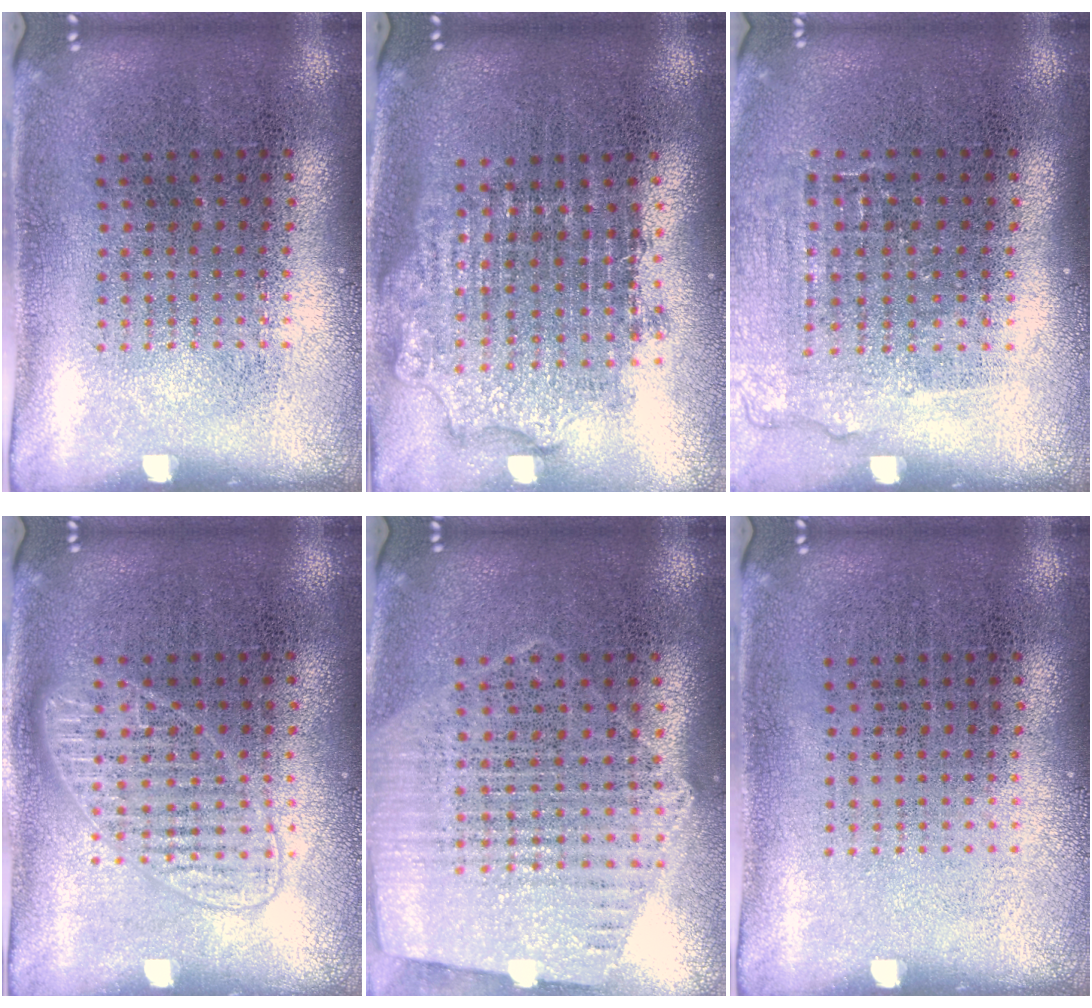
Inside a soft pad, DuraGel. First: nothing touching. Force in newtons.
{"total": 1.9, "press": 1.5, "slide": 1.1}
{"total": 1.1, "press": 1.0, "slide": 0.4}
{"total": 2.4, "press": 2.3, "slide": 0.4}
{"total": 1.2, "press": 1.2, "slide": 0.3}
{"total": 0.0}